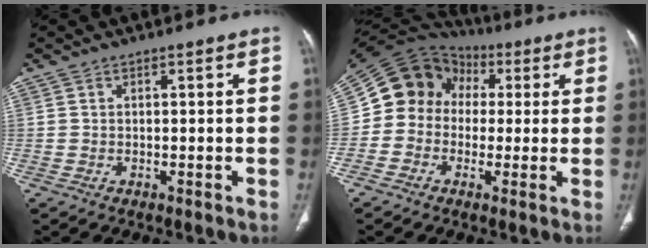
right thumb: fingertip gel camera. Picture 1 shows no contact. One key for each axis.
{"total": 13.2, "fx": 0.7, "fy": 11.7, "fz": 6.0, "tx": -0.084, "ty": 0.038, "tz": 0.000}